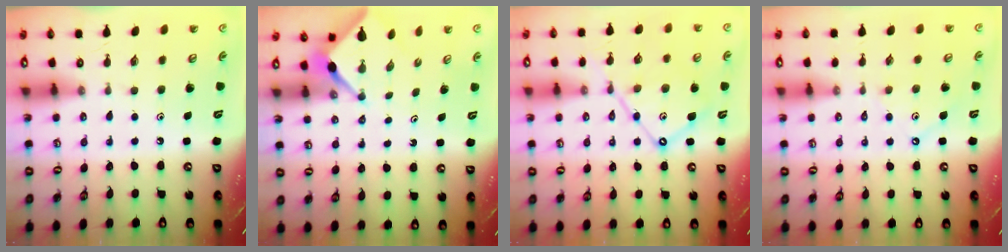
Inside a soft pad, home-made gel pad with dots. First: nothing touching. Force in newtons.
{"total": 2.5, "press": 2.5, "slide": 0.3}
{"total": 12.5, "press": 12.5, "slide": 1.1}
{"total": 1.5, "press": 1.4, "slide": 0.2}